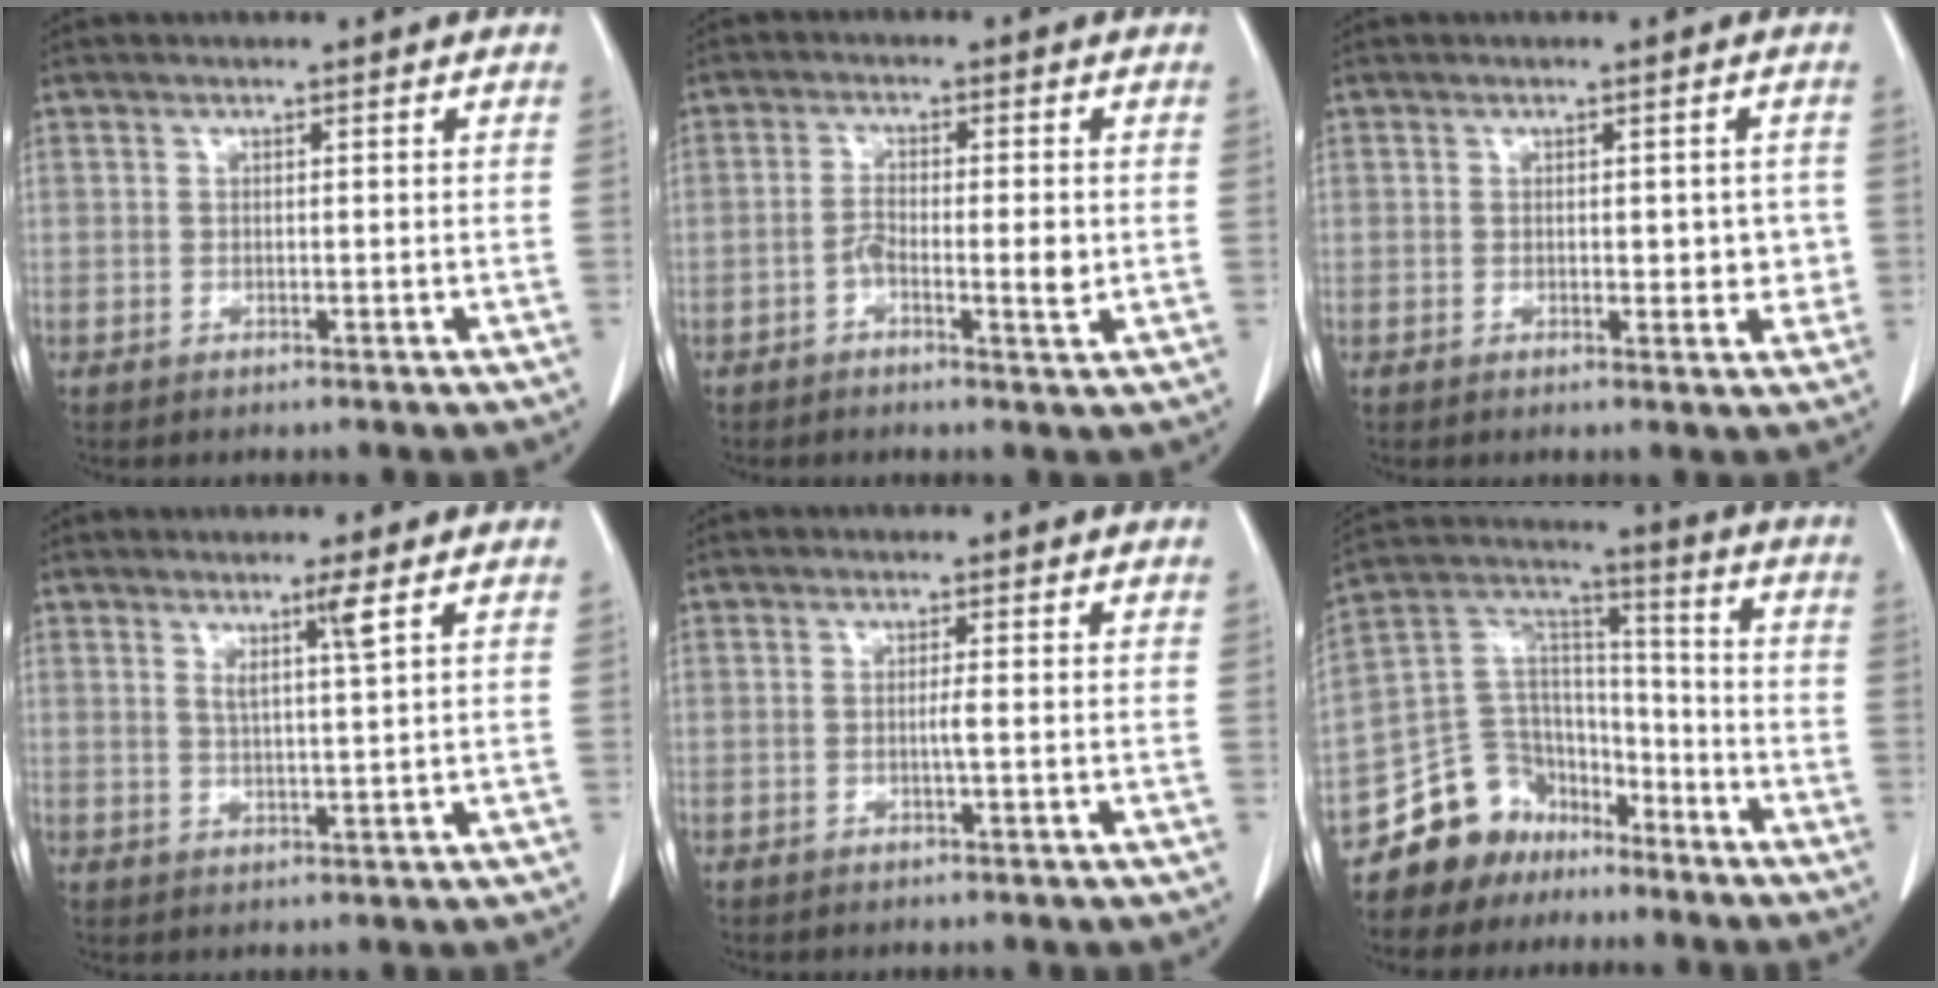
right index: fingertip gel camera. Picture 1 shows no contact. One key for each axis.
{"total": 4.3, "fx": -0.9, "fy": 1.2, "fz": 4.0, "tx": -0.070, "ty": 0.003, "tz": -0.014}
{"total": 3.8, "fx": -0.1, "fy": 2.1, "fz": 3.1, "tx": -0.028, "ty": 0.004, "tz": 0.005}
{"total": 3.1, "fx": 1.6, "fy": -0.8, "fz": 2.5, "tx": -0.049, "ty": -0.009, "tz": 0.033}
{"total": 1.0, "fx": -0.2, "fy": -0.3, "fz": 1.0, "tx": -0.016, "ty": 0.001, "tz": -0.004}
{"total": 12.6, "fx": -9.3, "fy": 8.4, "fz": 1.9, "tx": -0.042, "ty": 0.086, "tz": -0.161}